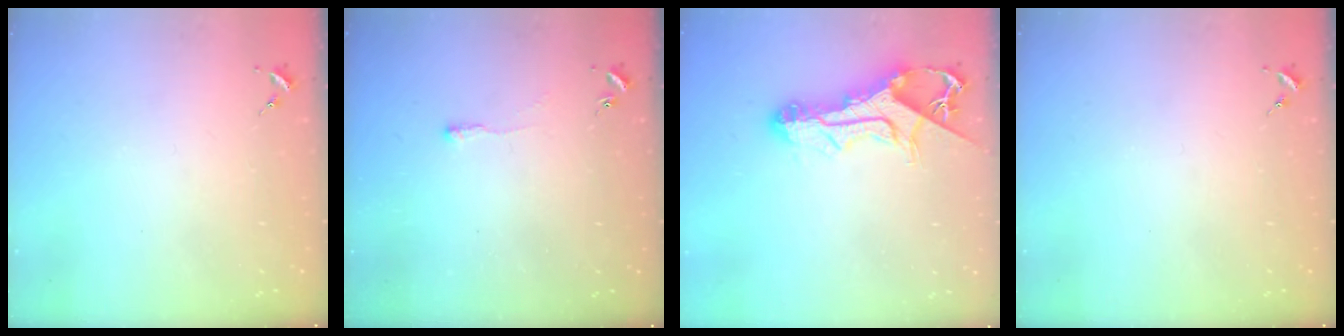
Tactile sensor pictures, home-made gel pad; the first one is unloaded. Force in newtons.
{"total": 2.5, "press": 2.5, "slide": 0.5}
{"total": 13.4, "press": 13.3, "slide": 1.3}
{"total": 0.0}